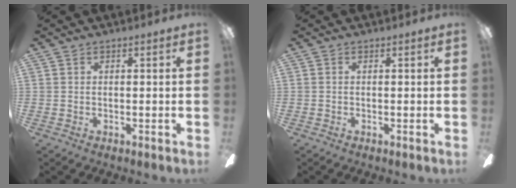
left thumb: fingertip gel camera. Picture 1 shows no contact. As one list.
[{"total": 0.0}]